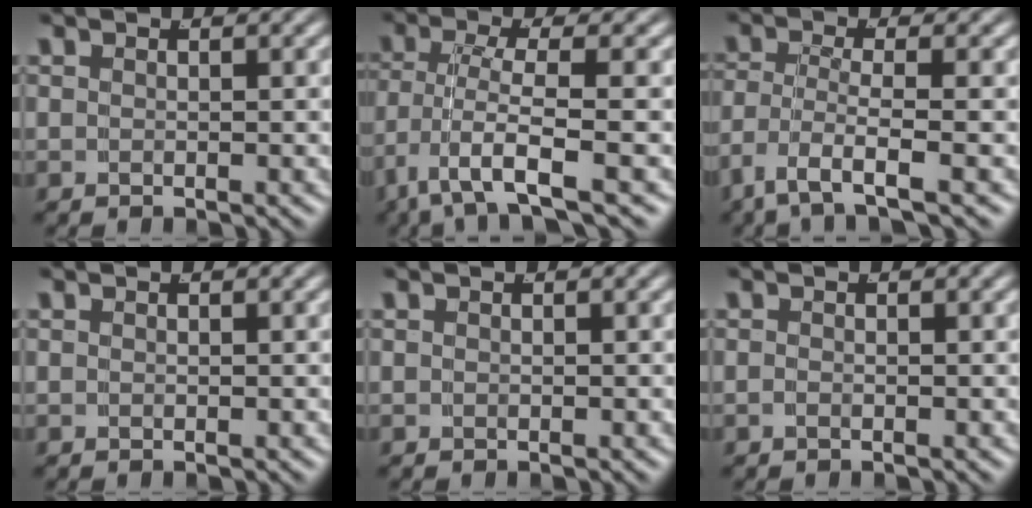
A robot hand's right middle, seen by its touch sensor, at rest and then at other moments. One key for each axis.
{"total": 5.0, "fx": -2.7, "fy": 1.4, "fz": 4.0, "tx": -0.102, "ty": -0.035, "tz": -0.023}
{"total": 3.8, "fx": -2.1, "fy": 1.2, "fz": 3.0, "tx": -0.084, "ty": -0.037, "tz": -0.018}
{"total": 0.0}
{"total": 0.0}
{"total": 0.6, "fx": -0.4, "fy": -0.4, "fz": 0.2, "tx": -0.005, "ty": -0.006, "tz": -0.003}